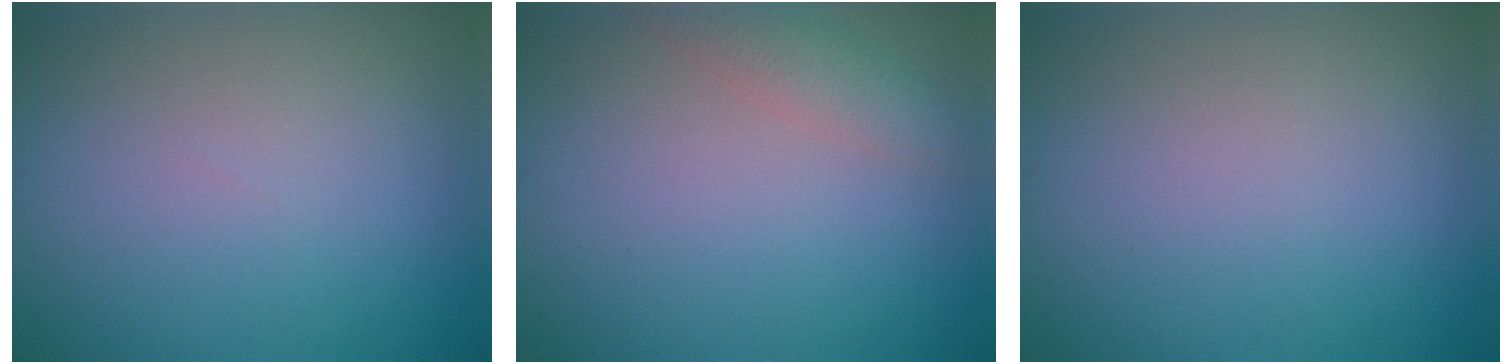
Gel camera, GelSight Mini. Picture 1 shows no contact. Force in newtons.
{"total": 2.5, "press": 2.5, "slide": 0.2}
{"total": 0.0}